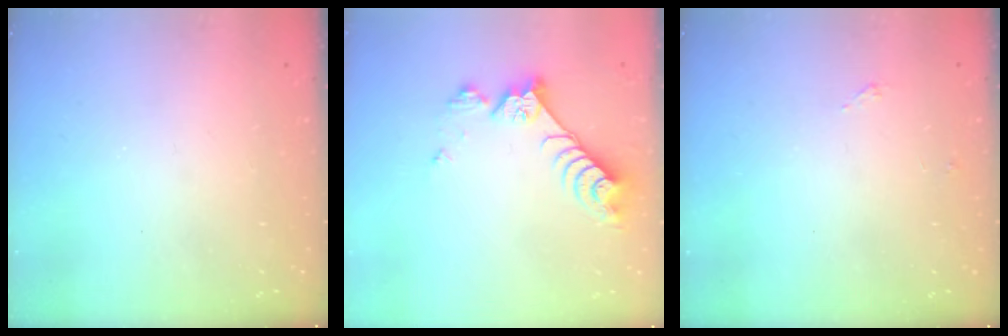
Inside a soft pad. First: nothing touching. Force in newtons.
{"total": 8.9, "press": 8.9, "slide": 0.6}
{"total": 3.3, "press": 3.3, "slide": 0.7}